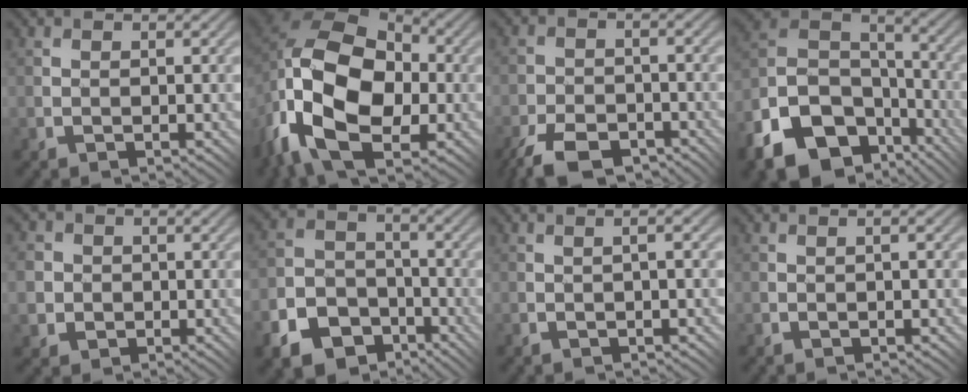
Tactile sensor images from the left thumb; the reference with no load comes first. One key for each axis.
{"total": 16.8, "fx": -4.3, "fy": 11.2, "fz": 11.8, "tx": -0.242, "ty": -0.022, "tz": -0.073}
{"total": 7.1, "fx": -5.2, "fy": 3.0, "fz": 3.7, "tx": -0.073, "ty": -0.008, "tz": -0.097}
{"total": 15.7, "fx": -9.0, "fy": 10.3, "fz": 7.8, "tx": -0.191, "ty": -0.039, "tz": -0.153}
{"total": 5.7, "fx": -0.8, "fy": 5.5, "fz": 1.2, "tx": -0.054, "ty": 0.000, "tz": -0.043}
{"total": 12.4, "fx": -7.6, "fy": 8.8, "fz": 4.3, "tx": -0.112, "ty": -0.045, "tz": -0.130}
{"total": 2.3, "fx": -0.5, "fy": 0.4, "fz": 2.2, "tx": -0.034, "ty": 0.000, "tz": 0.001}
{"total": 1.4, "fx": -0.5, "fy": 0.3, "fz": 1.3, "tx": -0.022, "ty": 0.003, "tz": -0.004}